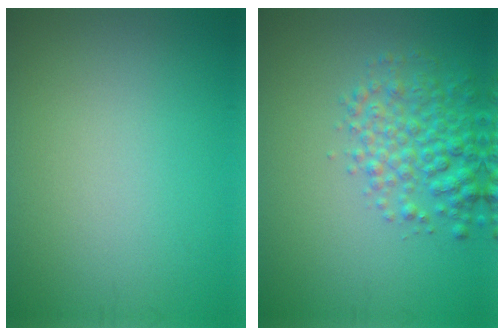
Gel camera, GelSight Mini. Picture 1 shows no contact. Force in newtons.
{"total": 4.4, "press": 4.4, "slide": 0.2}